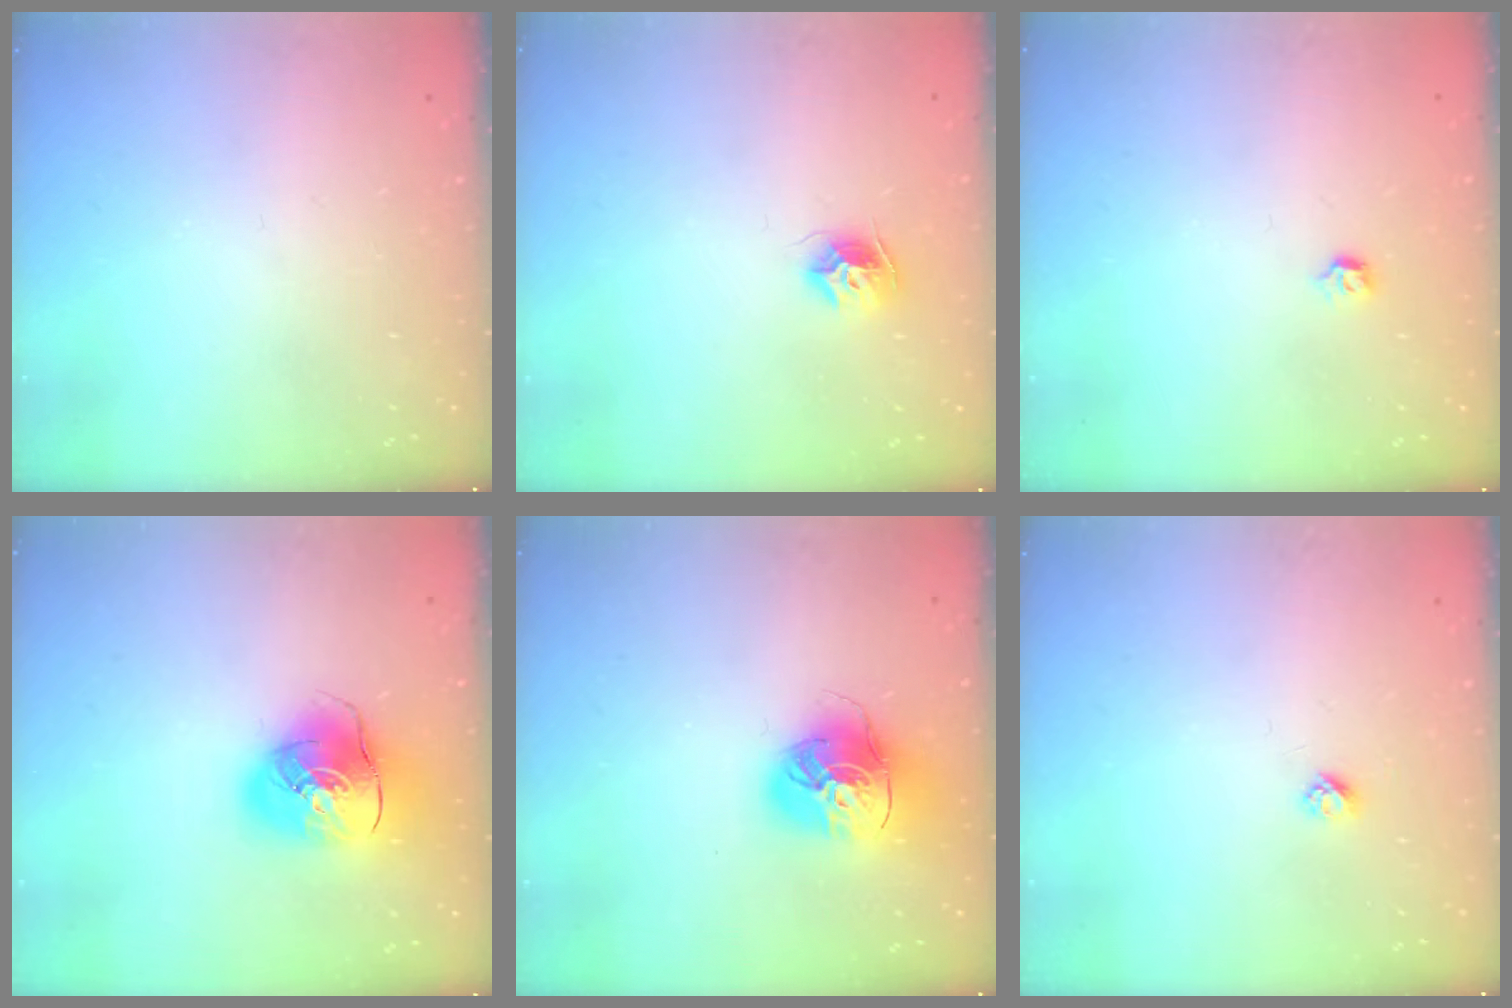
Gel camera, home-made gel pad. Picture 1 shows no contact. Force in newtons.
{"total": 8.0, "press": 7.9, "slide": 0.5}
{"total": 2.8, "press": 2.7, "slide": 0.8}
{"total": 14.3, "press": 14.1, "slide": 2.3}
{"total": 16.2, "press": 16.1, "slide": 2.0}
{"total": 2.7, "press": 2.6, "slide": 0.3}